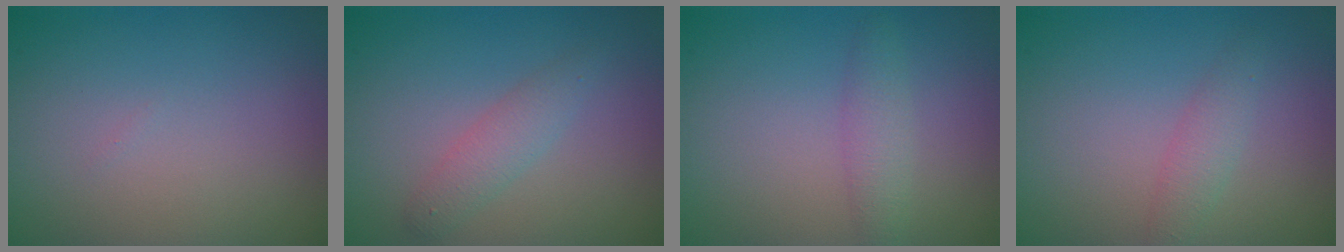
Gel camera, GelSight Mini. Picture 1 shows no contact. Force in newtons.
{"total": 1.9, "press": 1.9, "slide": 0.0}
{"total": 1.9, "press": 1.9, "slide": 0.1}
{"total": 1.7, "press": 1.7, "slide": 0.1}